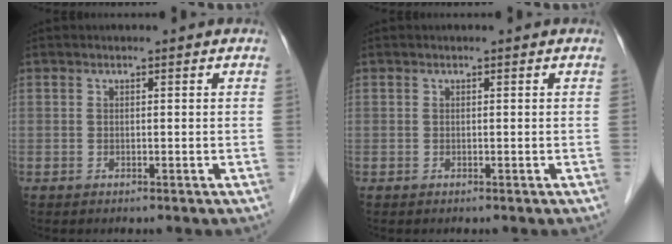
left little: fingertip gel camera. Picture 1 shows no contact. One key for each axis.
{"total": 0.0}